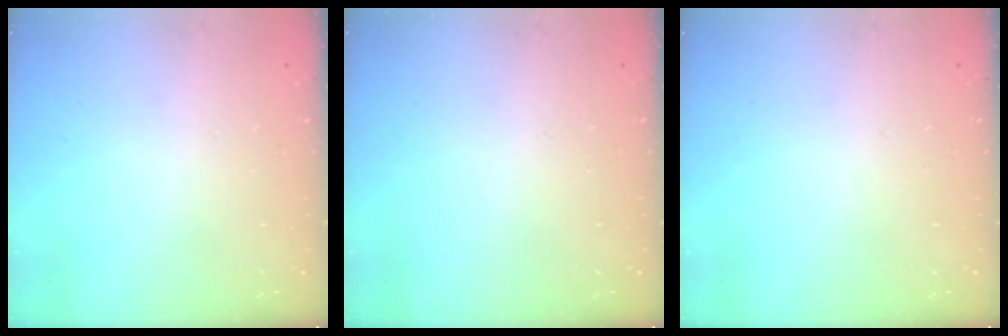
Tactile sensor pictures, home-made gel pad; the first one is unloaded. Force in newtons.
{"total": 0.0}
{"total": 0.0}